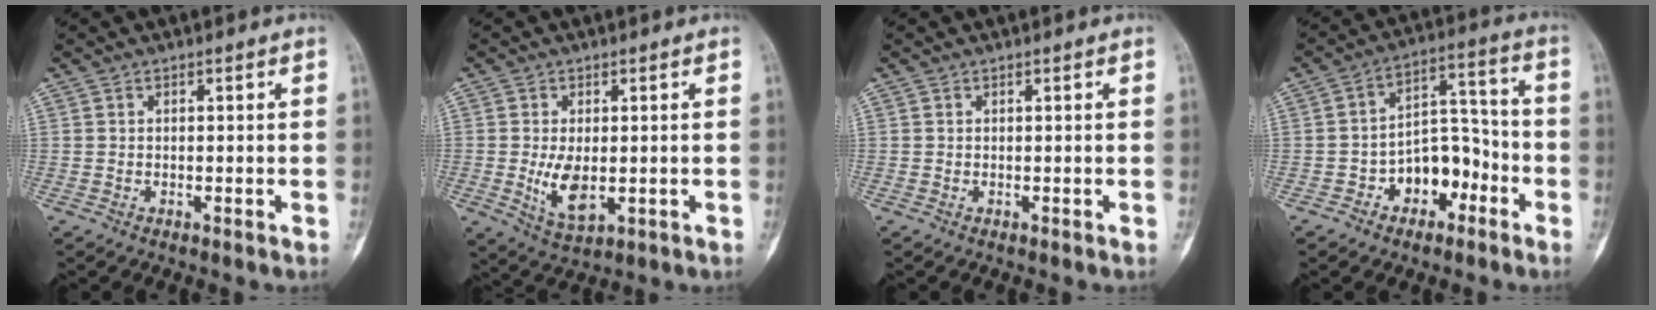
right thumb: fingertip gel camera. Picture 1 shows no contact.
{"total": 7.1, "force": [-0.7, 3.8, 6.0], "torque": [-0.103, -0.013, -0.004]}
{"total": 0.0}
{"total": 10.7, "force": [-4.4, 7.1, 6.7], "torque": [-0.064, 0.058, -0.072]}